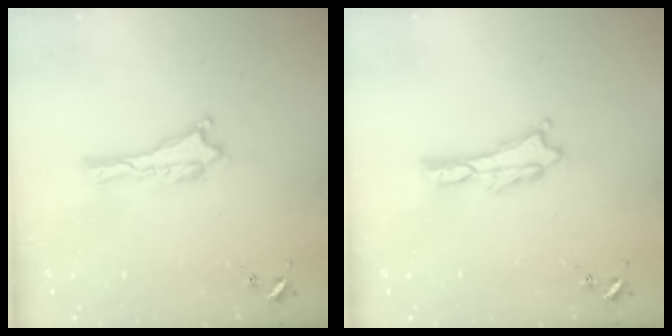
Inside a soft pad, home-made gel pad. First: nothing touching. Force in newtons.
{"total": 0.8, "press": 0.7, "slide": 0.2}